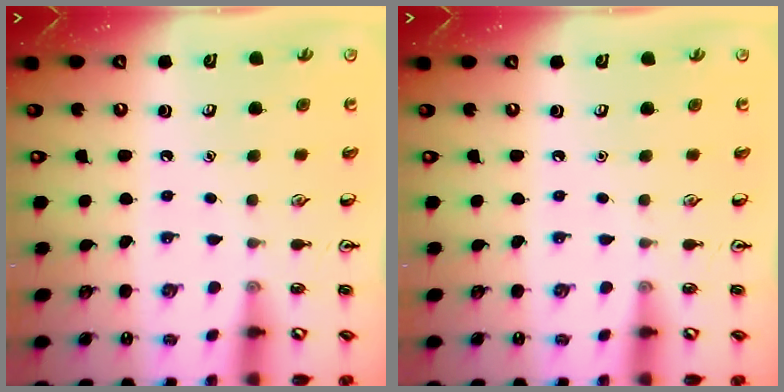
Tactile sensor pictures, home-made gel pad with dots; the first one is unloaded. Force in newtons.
{"total": 0.0}